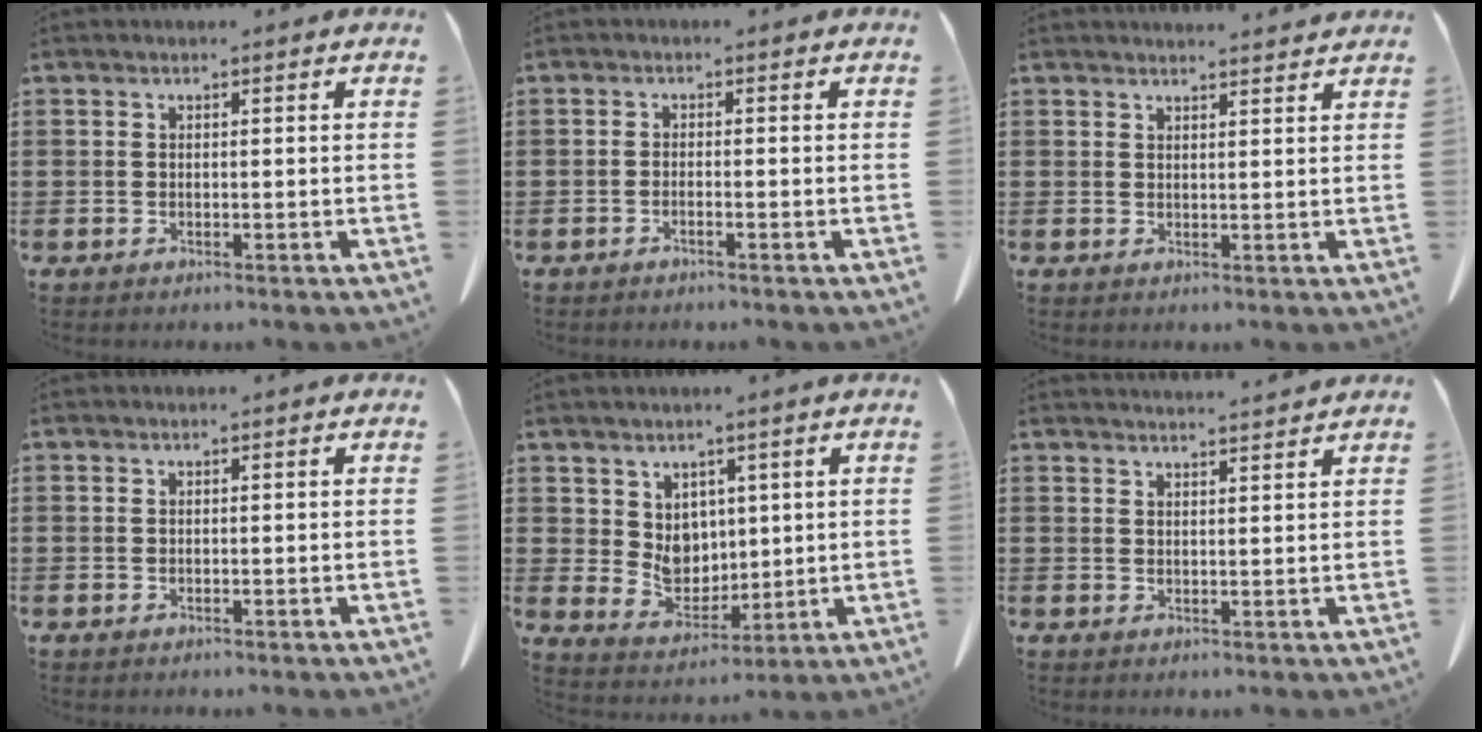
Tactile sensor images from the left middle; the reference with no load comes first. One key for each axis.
{"total": 1.0, "fx": -0.9, "fy": -0.1, "fz": 0.6, "tx": -0.009, "ty": -0.002, "tz": -0.016}
{"total": 2.2, "fx": 2.2, "fy": 0.0, "fz": 0.2, "tx": -0.002, "ty": -0.006, "tz": 0.040}
{"total": 0.0}
{"total": 5.2, "fx": 3.1, "fy": 4.0, "fz": 1.2, "tx": -0.046, "ty": -0.008, "tz": 0.061}
{"total": 2.5, "fx": 2.5, "fy": -0.3, "fz": 0.3, "tx": -0.011, "ty": -0.005, "tz": 0.048}